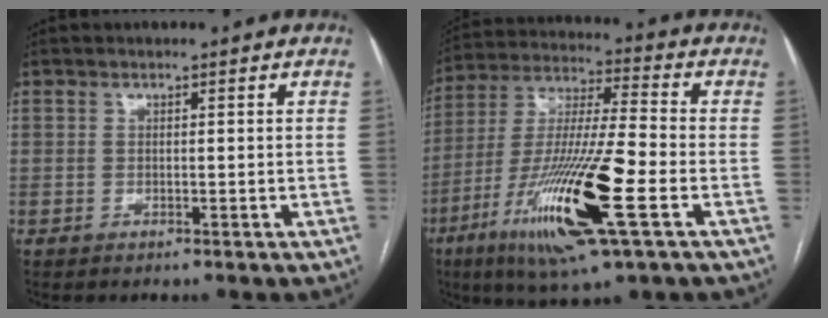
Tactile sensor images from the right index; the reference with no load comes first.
{"total": 20.4, "force": [-7.7, 1.7, 18.8], "torque": [-0.382, -0.032, -0.139]}